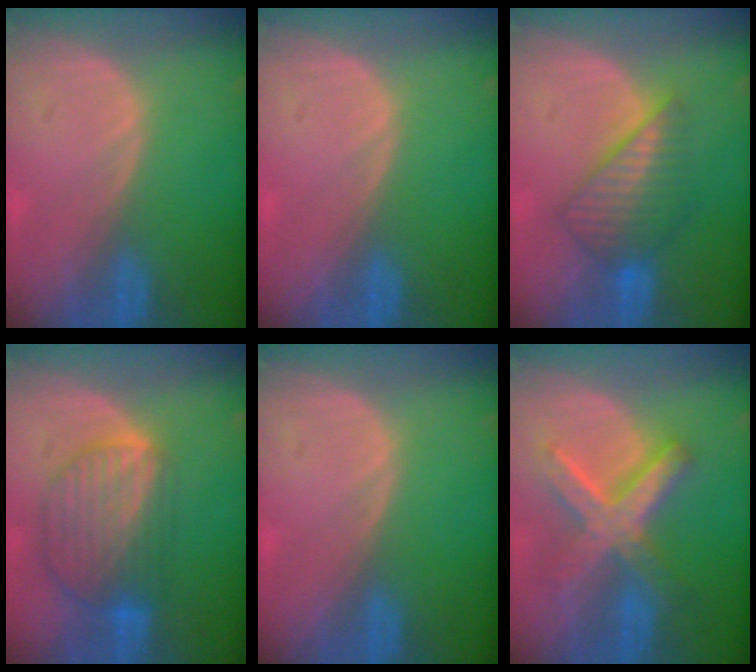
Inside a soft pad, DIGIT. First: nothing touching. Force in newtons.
{"total": 0.0}
{"total": 6.4, "press": 6.3, "slide": 0.7}
{"total": 8.9, "press": 7.8, "slide": 4.4}
{"total": 0.0}
{"total": 8.8, "press": 8.8, "slide": 0.7}